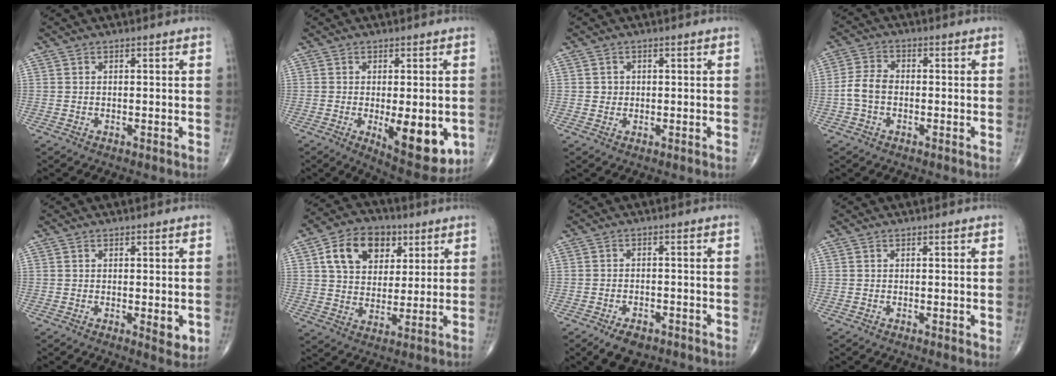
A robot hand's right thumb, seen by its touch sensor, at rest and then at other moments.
{"total": 12.9, "force": [-3.0, 5.1, 11.5], "torque": [-0.140, -0.022, -0.029]}
{"total": 1.4, "force": [0.1, 1.3, 0.3], "torque": [0.002, 0.003, 0.002]}
{"total": 4.9, "force": [-1.1, 3.3, 3.5], "torque": [-0.074, 0.017, -0.028]}
{"total": 3.4, "force": [-0.5, 1.2, 3.2], "torque": [-0.038, -0.010, -0.004]}
{"total": 13.7, "force": [5.3, 9.7, 8.0], "torque": [-0.104, -0.007, 0.088]}
{"total": 5.1, "force": [-3.4, 2.7, 2.8], "torque": [-0.037, 0.008, -0.052]}
{"total": 1.0, "force": [0.2, 0.3, 0.9], "torque": [-0.014, -0.004, 0.002]}